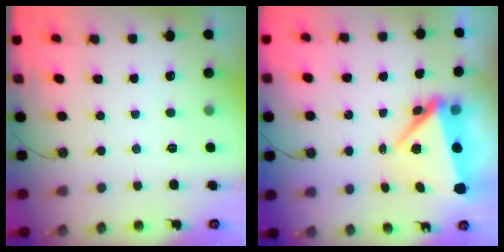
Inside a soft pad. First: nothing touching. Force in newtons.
{"total": 9.3, "press": 8.2, "slide": 4.3}